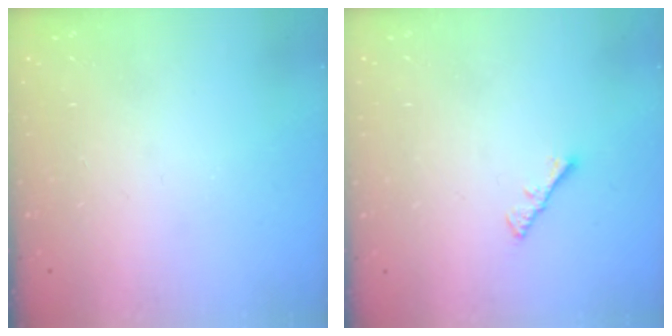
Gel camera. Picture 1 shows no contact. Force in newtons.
{"total": 1.1, "press": 1.1, "slide": 0.4}